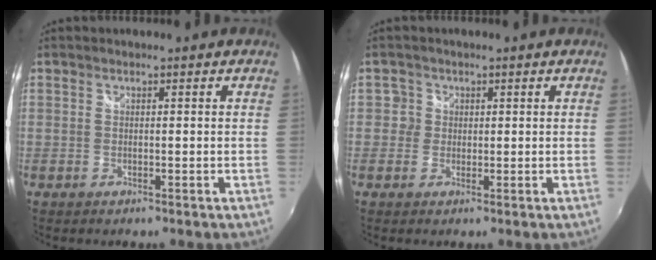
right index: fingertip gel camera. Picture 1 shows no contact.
{"total": 2.3, "force": [-0.1, 2.3, 0.0], "torque": [0.005, 0.009, -0.005]}